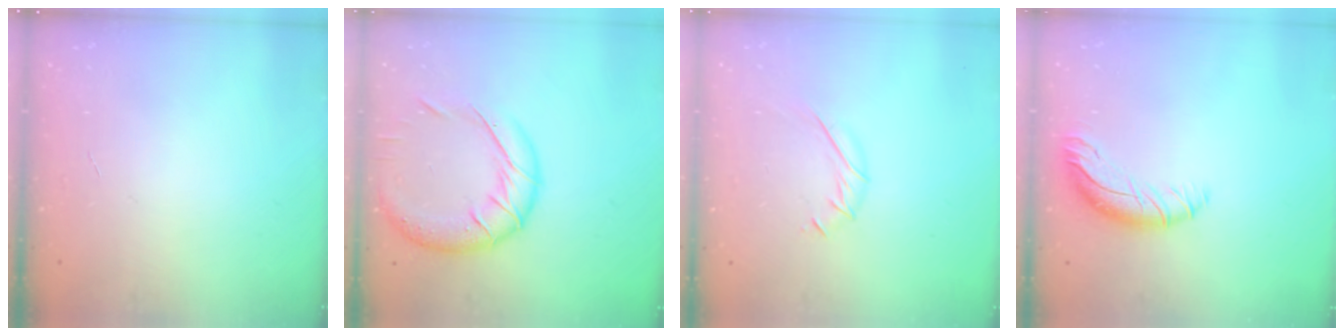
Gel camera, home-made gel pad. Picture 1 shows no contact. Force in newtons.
{"total": 17.7, "press": 17.6, "slide": 2.0}
{"total": 6.0, "press": 6.0, "slide": 0.4}
{"total": 9.3, "press": 9.2, "slide": 1.4}